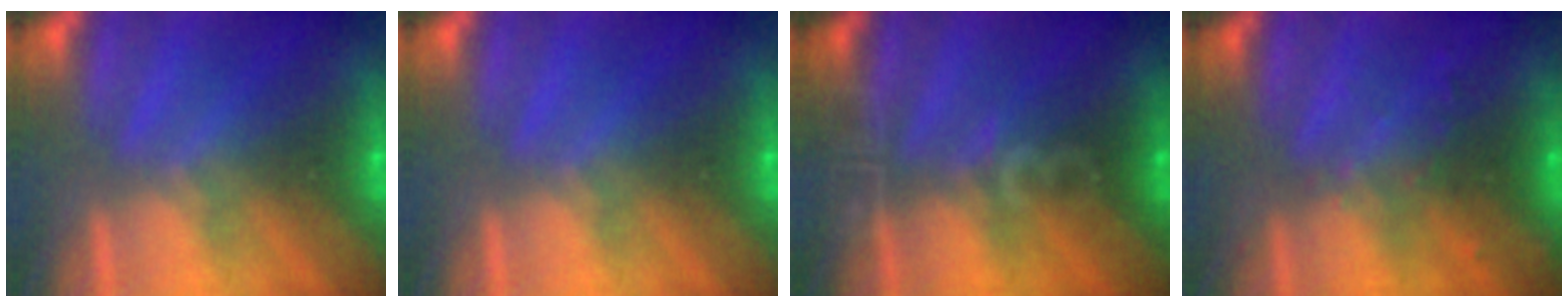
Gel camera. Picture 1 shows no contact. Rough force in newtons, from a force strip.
{"total": 0.0}
{"total": 3.1}
{"total": 2.8}